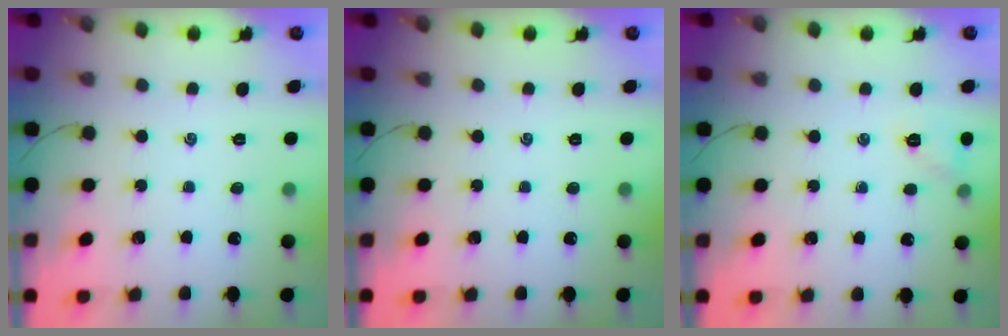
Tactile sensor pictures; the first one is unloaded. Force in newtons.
{"total": 0.0}
{"total": 6.3, "press": 6.2, "slide": 1.3}